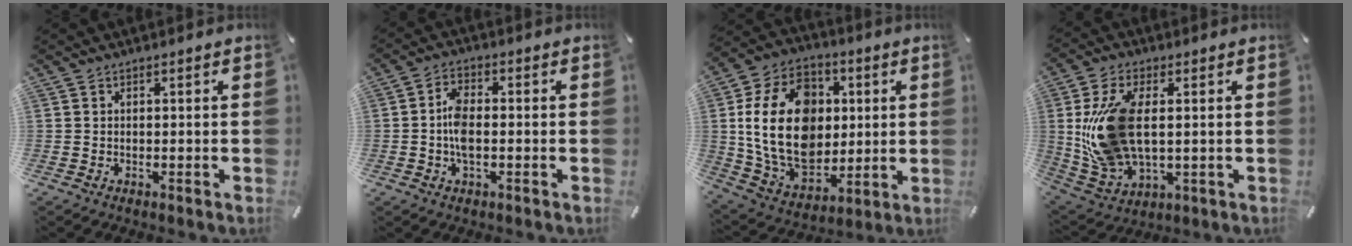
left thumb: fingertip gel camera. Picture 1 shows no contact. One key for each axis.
{"total": 5.6, "fx": -0.9, "fy": 2.8, "fz": 4.8, "tx": -0.105, "ty": 0.002, "tz": -0.019}
{"total": 22.7, "fx": 2.2, "fy": 17.1, "fz": 14.7, "tx": -0.287, "ty": -0.001, "tz": 0.047}
{"total": 16.3, "fx": 1.8, "fy": 8.9, "fz": 13.5, "tx": -0.302, "ty": -0.011, "tz": 0.034}